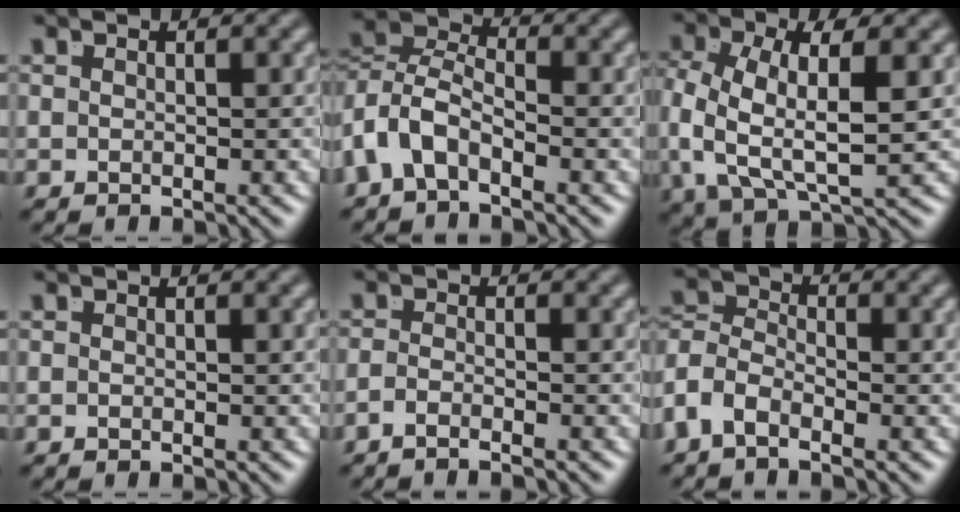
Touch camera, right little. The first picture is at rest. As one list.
[{"total": 7.4, "force": [-1.0, 6.3, 3.8], "torque": [-0.099, -0.019, -0.030]}, {"total": 6.8, "force": [0.2, 4.0, 5.6], "torque": [-0.126, -0.024, 0.013]}, {"total": 0.0}, {"total": 2.1, "force": [-1.8, -0.7, 0.8], "torque": [-0.010, -0.008, -0.029]}, {"total": 5.3, "force": [-1.8, 4.4, 2.3], "torque": [-0.068, -0.023, -0.037]}]